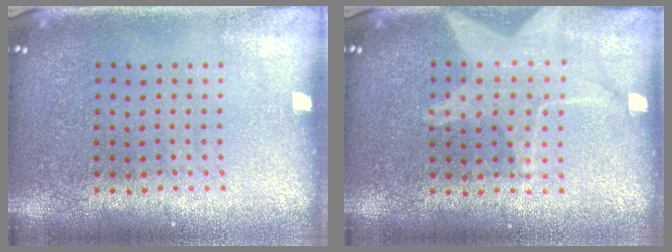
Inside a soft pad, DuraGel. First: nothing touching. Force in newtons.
{"total": 1.6, "press": 1.6, "slide": 0.2}